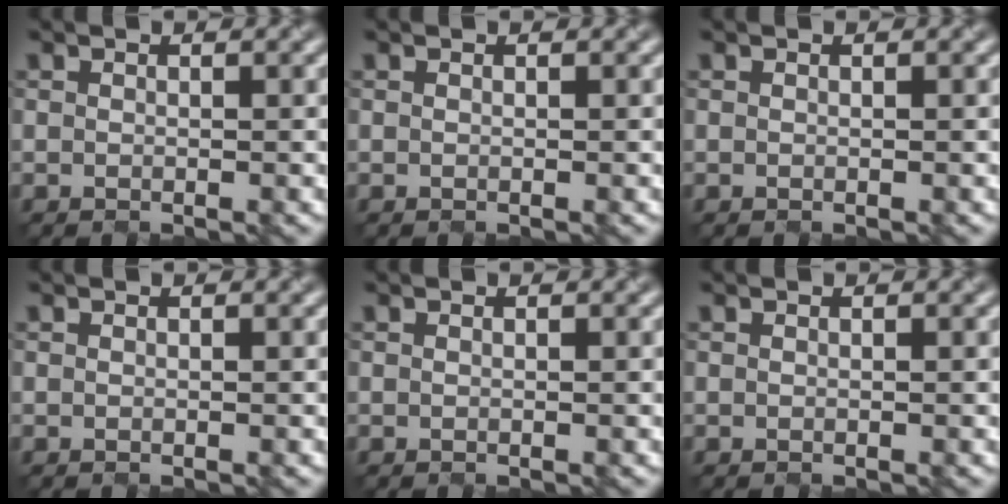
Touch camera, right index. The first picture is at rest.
{"total": 0.0}
{"total": 0.0}
{"total": 0.0}
{"total": 0.0}
{"total": 0.0}